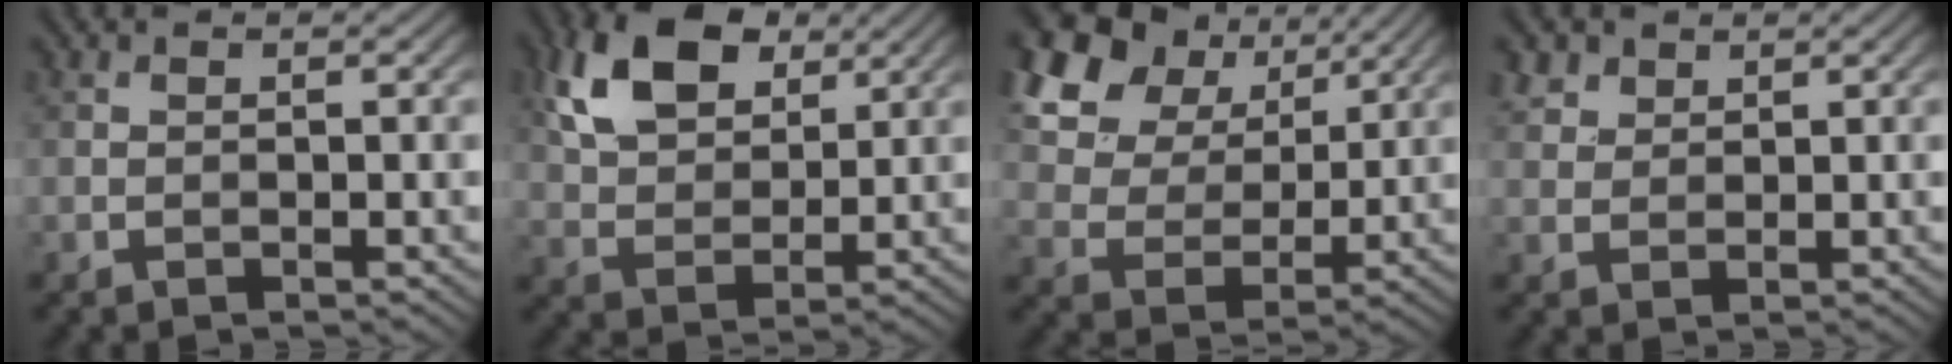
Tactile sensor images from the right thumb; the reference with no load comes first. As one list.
[{"total": 11.0, "force": [5.3, 6.7, 7.0], "torque": [-0.167, 0.014, 0.101]}, {"total": 16.6, "force": [8.6, 11.2, 8.7], "torque": [-0.246, 0.032, 0.192]}, {"total": 2.6, "force": [1.8, 1.7, 0.8], "torque": [-0.023, 0.002, 0.042]}]